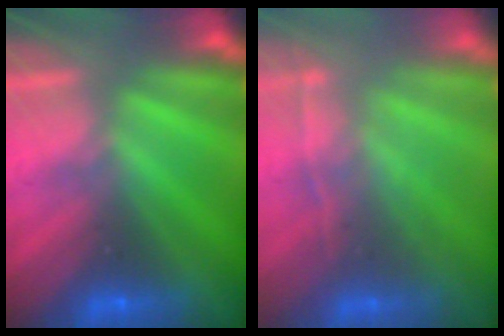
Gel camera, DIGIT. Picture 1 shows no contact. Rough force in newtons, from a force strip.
{"total": 1.9}